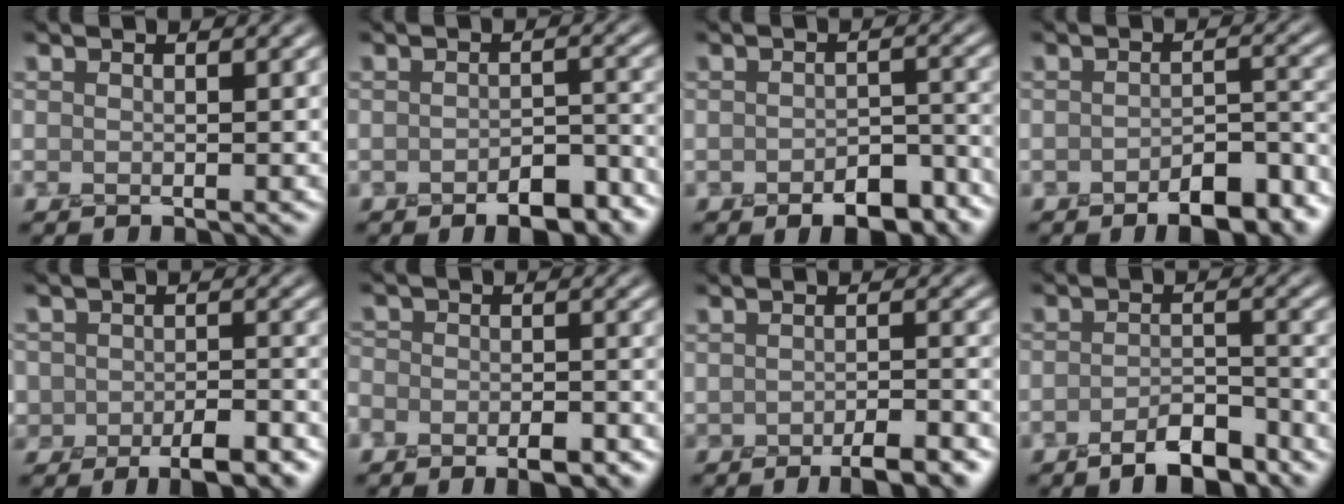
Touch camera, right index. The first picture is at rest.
{"total": 4.6, "force": [-2.9, 2.1, 2.9], "torque": [-0.039, -0.004, -0.034]}
{"total": 5.2, "force": [-3.2, 2.6, 3.2], "torque": [-0.041, -0.007, -0.039]}
{"total": 5.7, "force": [-3.6, 2.4, 3.7], "torque": [-0.047, 0.001, -0.048]}
{"total": 4.9, "force": [-2.5, 3.0, 3.0], "torque": [-0.033, -0.008, -0.040]}
{"total": 4.5, "force": [-2.9, 2.5, 2.4], "torque": [-0.029, 0.000, -0.051]}
{"total": 4.3, "force": [-2.7, 1.3, 3.1], "torque": [-0.045, -0.007, -0.036]}
{"total": 4.0, "force": [-2.8, 1.3, 2.5], "torque": [-0.037, 0.005, -0.050]}